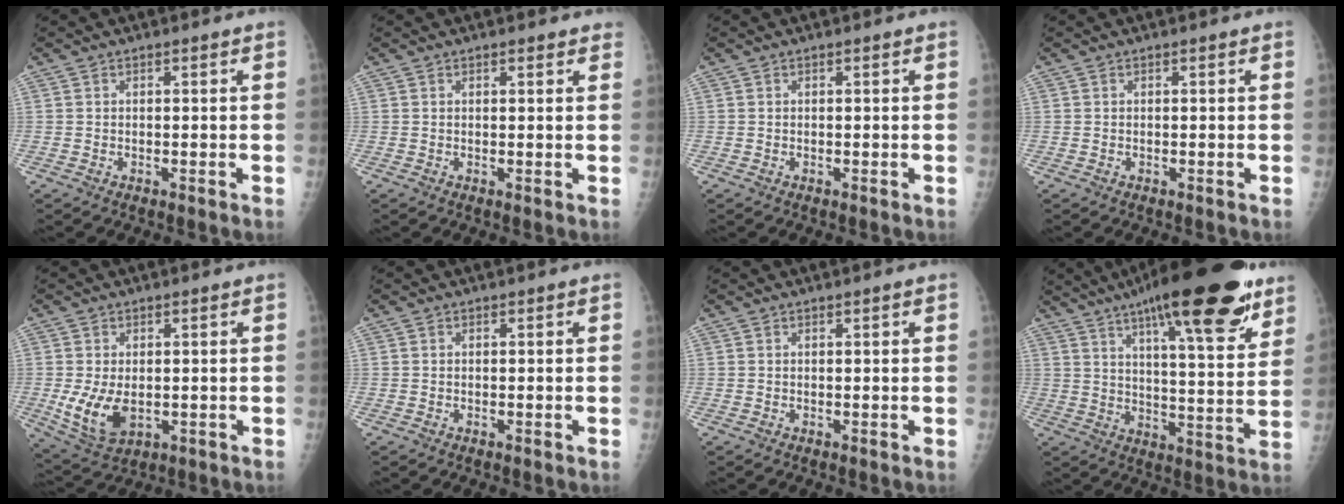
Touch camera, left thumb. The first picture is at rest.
{"total": 1.6, "force": [1.3, 0.6, 0.9], "torque": [-0.005, -0.002, 0.014]}
{"total": 0.0}
{"total": 0.0}
{"total": 8.1, "force": [-0.8, 5.0, 6.3], "torque": [-0.117, -0.017, 0.001]}
{"total": 0.0}
{"total": 0.7, "force": [0.4, 0.0, 0.6], "torque": [-0.009, 0.002, 0.005]}
{"total": 25.4, "force": [16.0, 6.1, 18.7], "torque": [-0.260, -0.039, 0.237]}